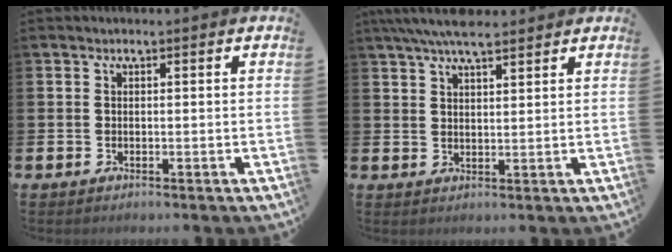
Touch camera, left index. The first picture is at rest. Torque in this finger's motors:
{"motor_torque": [1.08, -1.06, 0.17, 0.21]}